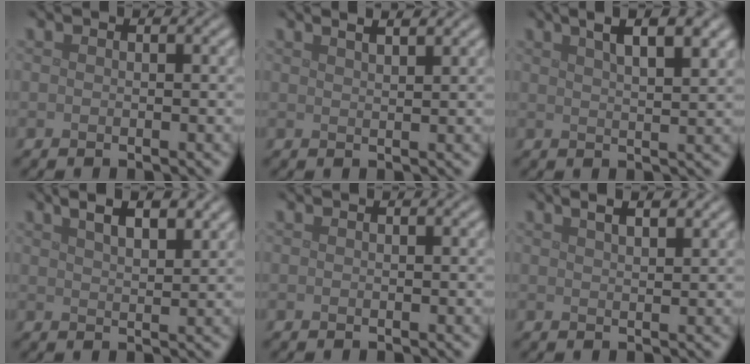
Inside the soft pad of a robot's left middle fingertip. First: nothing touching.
{"total": 4.0, "force": [2.7, 1.6, 2.4], "torque": [-0.009, 0.028, 0.003]}
{"total": 7.3, "force": [4.1, 2.8, 5.4], "torque": [-0.048, 0.035, 0.033]}
{"total": 5.4, "force": [3.4, 2.0, 3.6], "torque": [-0.042, 0.020, 0.036]}
{"total": 0.0}
{"total": 4.0, "force": [2.6, 1.6, 2.6], "torque": [-0.017, 0.021, 0.013]}